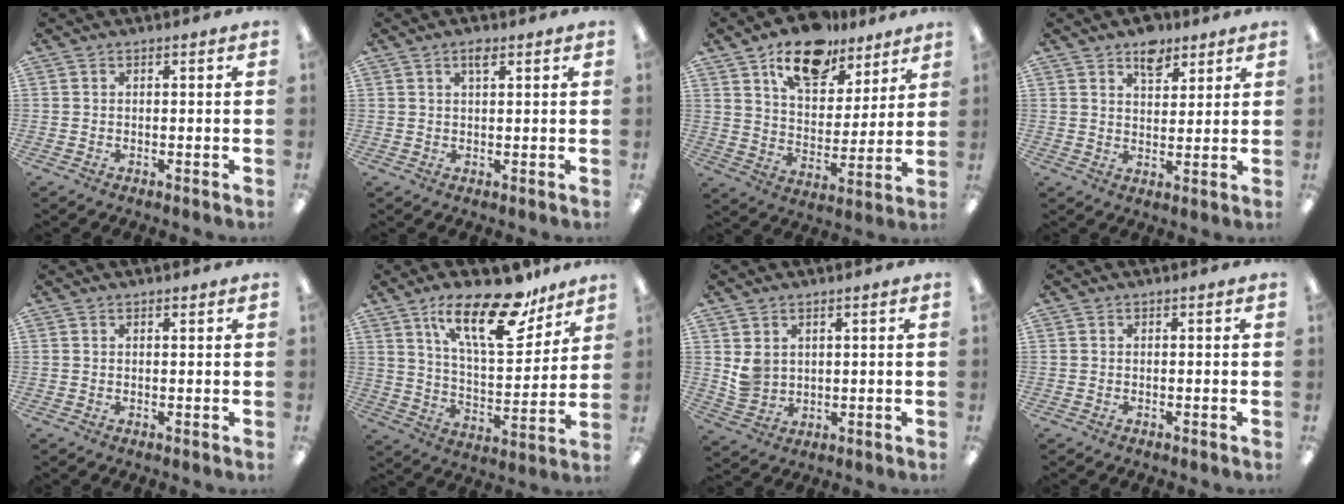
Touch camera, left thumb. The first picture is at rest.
{"total": 2.4, "force": [1.5, 0.8, 1.7], "torque": [-0.030, 0.001, 0.025]}
{"total": 15.3, "force": [10.9, 7.8, 7.4], "torque": [-0.117, -0.056, 0.193]}
{"total": 6.8, "force": [4.9, 3.7, 2.9], "torque": [-0.023, -0.025, 0.082]}
{"total": 0.6, "force": [0.6, 0.2, 0.2], "torque": [-0.005, 0.000, 0.010]}
{"total": 21.7, "force": [13.8, 8.3, 14.6], "torque": [-0.232, -0.073, 0.230]}
{"total": 4.1, "force": [2.1, 3.3, 1.2], "torque": [-0.025, -0.004, 0.041]}
{"total": 0.0}